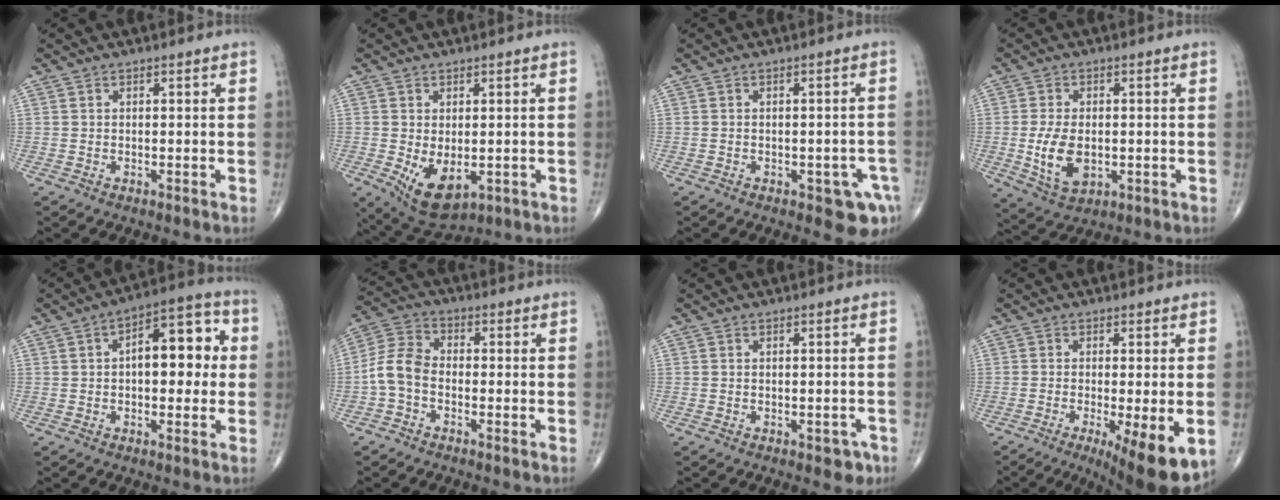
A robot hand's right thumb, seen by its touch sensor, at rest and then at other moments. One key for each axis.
{"total": 8.1, "fx": -1.5, "fy": 4.6, "fz": 6.5, "tx": -0.100, "ty": -0.013, "tz": -0.005}
{"total": 5.9, "fx": -2.7, "fy": 2.5, "fz": 4.5, "tx": -0.037, "ty": 0.011, "tz": -0.027}
{"total": 8.7, "fx": -1.0, "fy": 5.3, "fz": 6.8, "tx": -0.123, "ty": -0.009, "tz": -0.010}
{"total": 12.3, "fx": 1.2, "fy": 6.2, "fz": 10.6, "tx": -0.115, "ty": 0.028, "tz": 0.009}
{"total": 6.7, "fx": -1.9, "fy": 4.3, "fz": 4.7, "tx": -0.092, "ty": 0.025, "tz": -0.052}
{"total": 2.6, "fx": -1.4, "fy": 1.5, "fz": 1.7, "tx": -0.007, "ty": 0.008, "tz": -0.014}
{"total": 12.0, "fx": -4.5, "fy": 3.1, "fz": 10.7, "tx": -0.140, "ty": -0.018, "tz": -0.061}